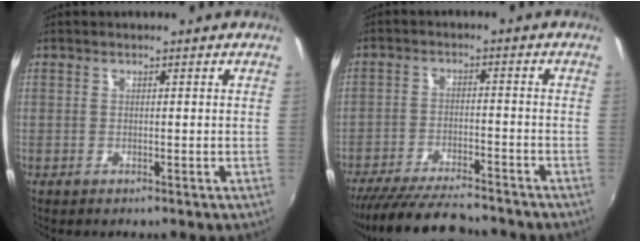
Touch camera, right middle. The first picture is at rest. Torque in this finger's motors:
{"motor_torque": [1.03, -1.11, 0.15, 0.07]}